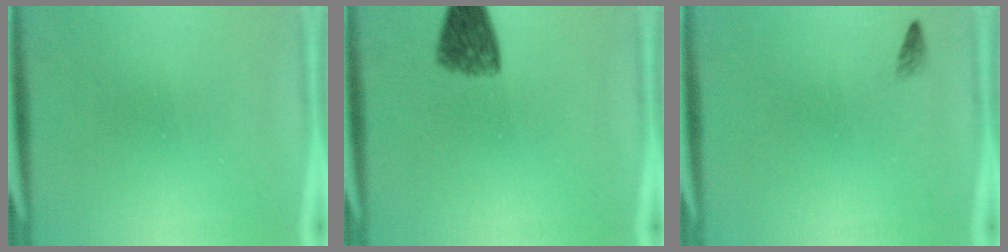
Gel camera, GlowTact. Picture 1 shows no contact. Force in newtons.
{"total": 6.2}
{"total": 0.8}